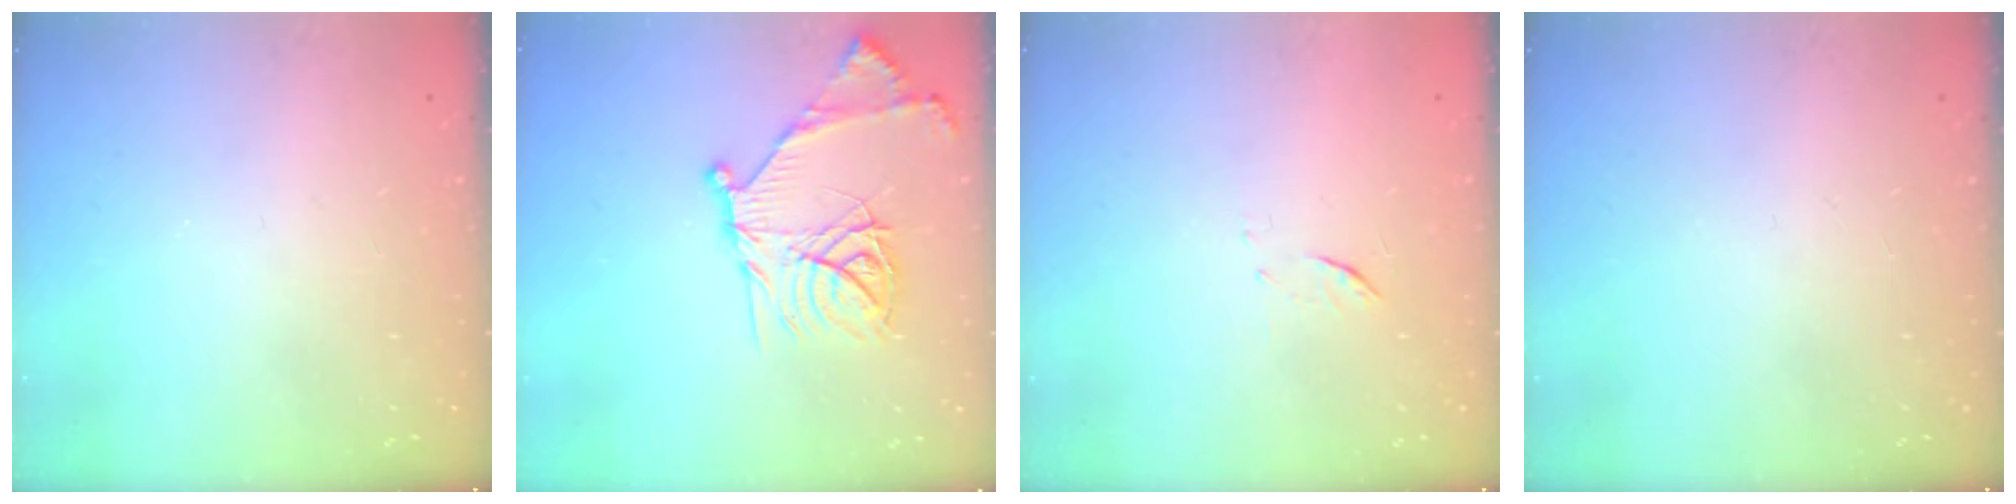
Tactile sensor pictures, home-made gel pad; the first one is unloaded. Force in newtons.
{"total": 19.2, "press": 19.1, "slide": 1.7}
{"total": 5.2, "press": 5.1, "slide": 0.7}
{"total": 0.0}